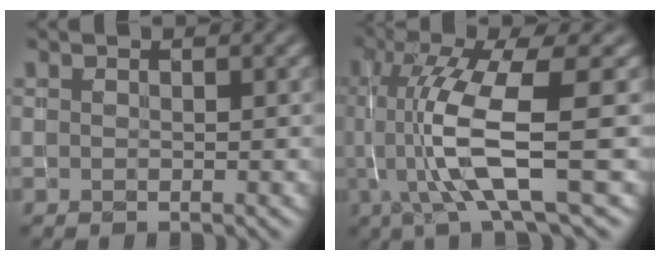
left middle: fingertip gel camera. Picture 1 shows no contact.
{"total": 8.4, "force": [-0.7, 1.8, 8.2], "torque": [-0.154, -0.006, -0.010]}